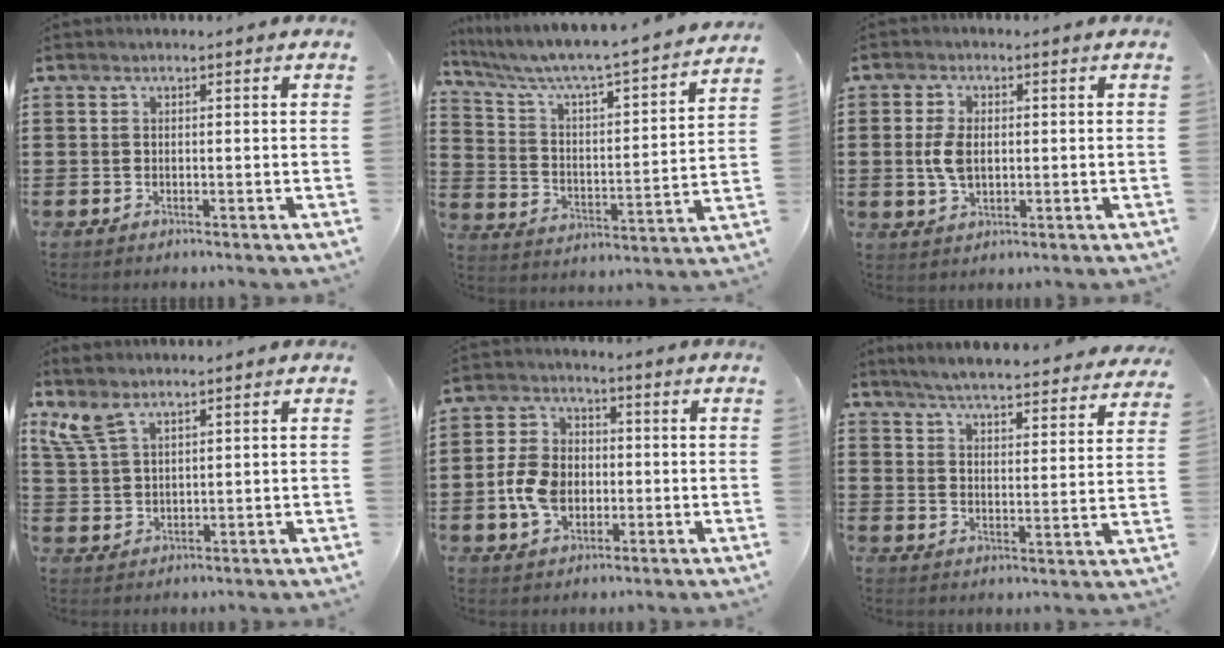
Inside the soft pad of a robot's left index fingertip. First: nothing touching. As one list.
[{"total": 4.6, "force": [4.1, 0.1, 2.1], "torque": [-0.065, -0.045, 0.059]}, {"total": 4.8, "force": [0.3, 2.8, 3.9], "torque": [-0.102, 0.000, 0.000]}, {"total": 5.3, "force": [3.6, 2.1, 3.3], "torque": [-0.083, 0.000, 0.065]}, {"total": 7.4, "force": [-1.3, 5.4, 4.9], "torque": [-0.119, 0.007, -0.028]}, {"total": 5.2, "force": [5.0, -0.3, 1.3], "torque": [-0.049, -0.035, 0.084]}]